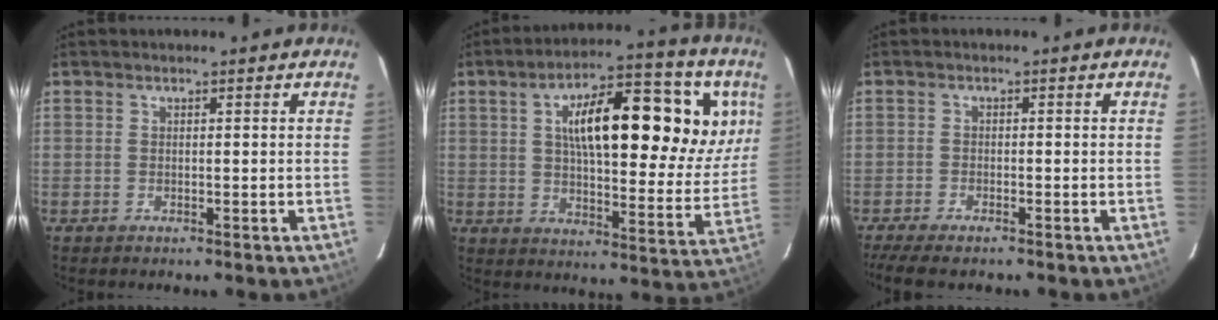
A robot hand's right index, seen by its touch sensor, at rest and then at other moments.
{"total": 24.1, "force": [9.0, 9.4, 20.3], "torque": [-0.305, 0.041, 0.140]}
{"total": 7.2, "force": [-5.9, 1.8, 3.7], "torque": [-0.096, -0.028, -0.105]}